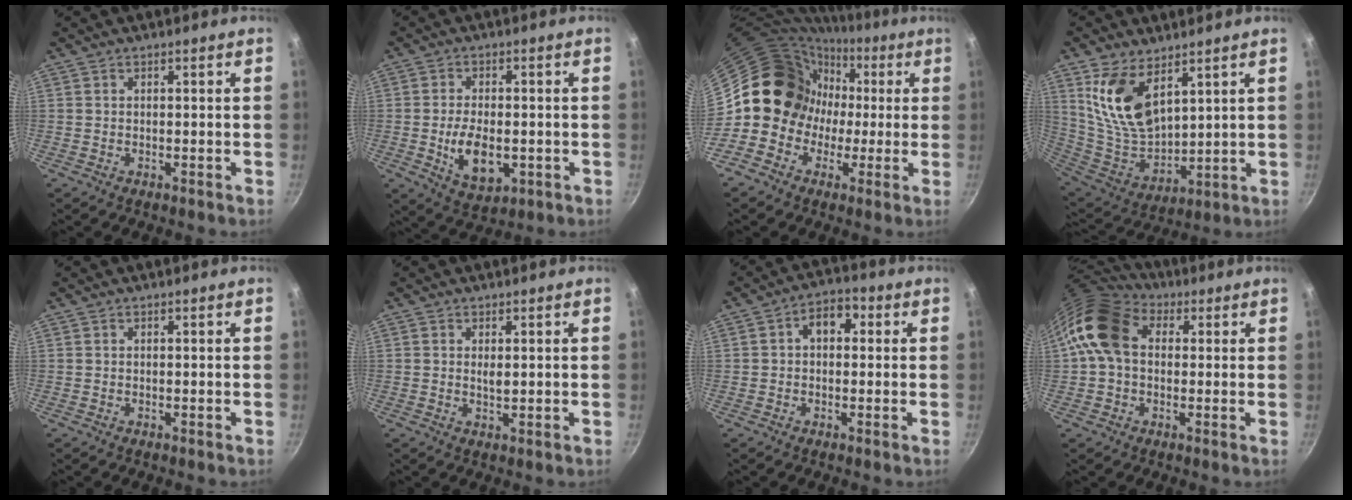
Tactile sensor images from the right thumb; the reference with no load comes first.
{"total": 9.2, "force": [-1.6, 5.3, 7.4], "torque": [-0.118, -0.004, -0.019]}
{"total": 13.2, "force": [-0.3, 12.5, 4.3], "torque": [-0.008, 0.037, -0.022]}
{"total": 14.6, "force": [7.2, 8.0, 9.9], "torque": [-0.171, -0.061, 0.154]}
{"total": 0.0}
{"total": 1.7, "force": [0.4, 0.7, 1.5], "torque": [-0.026, -0.003, 0.008]}
{"total": 5.9, "force": [0.9, 4.2, 4.0], "torque": [-0.031, 0.016, 0.002]}
{"total": 12.7, "force": [1.7, 9.5, 8.3], "torque": [-0.134, 0.023, 0.011]}